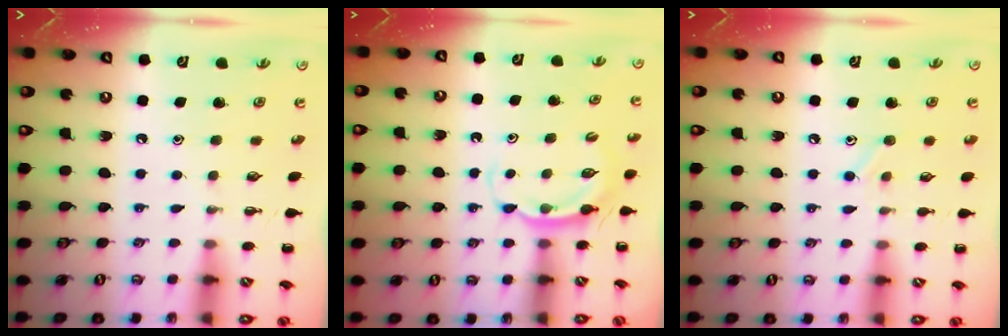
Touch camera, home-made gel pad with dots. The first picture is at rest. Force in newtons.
{"total": 5.6, "press": 5.6, "slide": 0.2}
{"total": 7.0, "press": 6.7, "slide": 2.0}